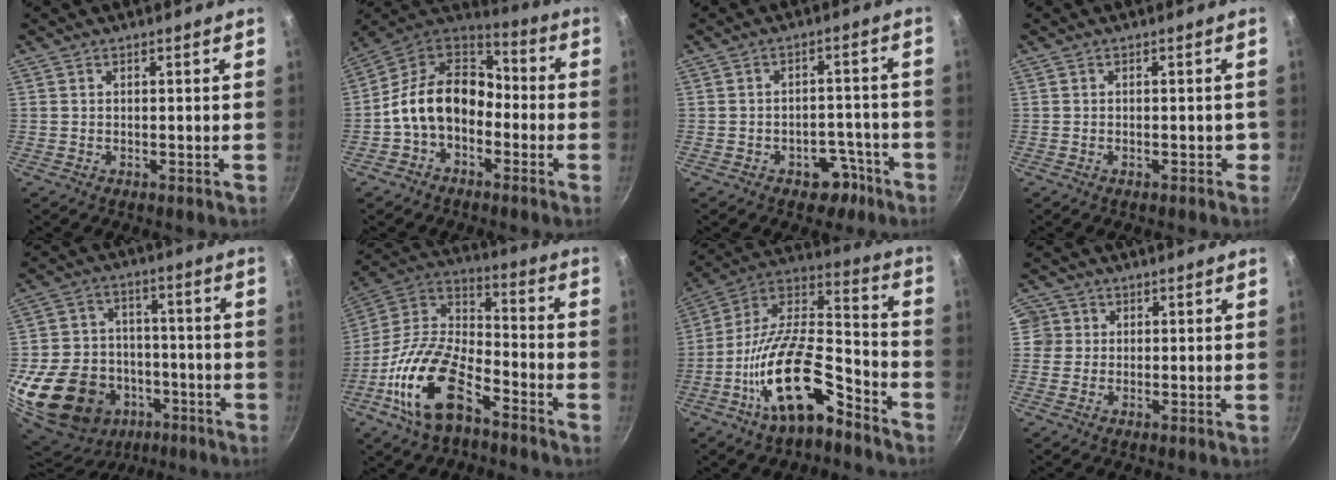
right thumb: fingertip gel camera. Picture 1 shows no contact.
{"total": 15.3, "force": [-3.4, 11.0, 10.1], "torque": [-0.142, 0.057, -0.084]}
{"total": 5.8, "force": [-3.3, 4.1, 2.4], "torque": [0.001, 0.042, -0.029]}
{"total": 1.8, "force": [-0.6, 1.2, 1.1], "torque": [0.005, 0.016, -0.006]}
{"total": 25.1, "force": [-9.4, 19.6, 12.4], "torque": [-0.244, 0.049, -0.137]}
{"total": 20.3, "force": [-10.2, 9.9, 14.5], "torque": [-0.256, 0.062, -0.213]}
{"total": 21.0, "force": [-10.8, 8.7, 15.8], "torque": [-0.259, 0.073, -0.206]}
{"total": 3.8, "force": [0.5, 3.8, 0.5], "torque": [0.027, 0.002, 0.000]}